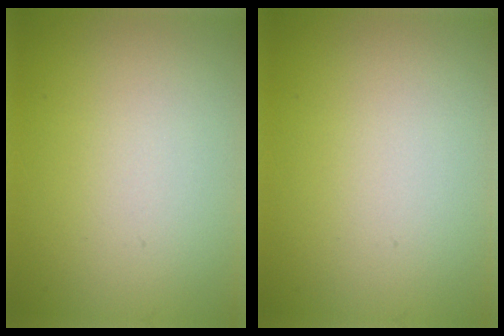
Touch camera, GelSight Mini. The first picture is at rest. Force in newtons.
{"total": 0.0}